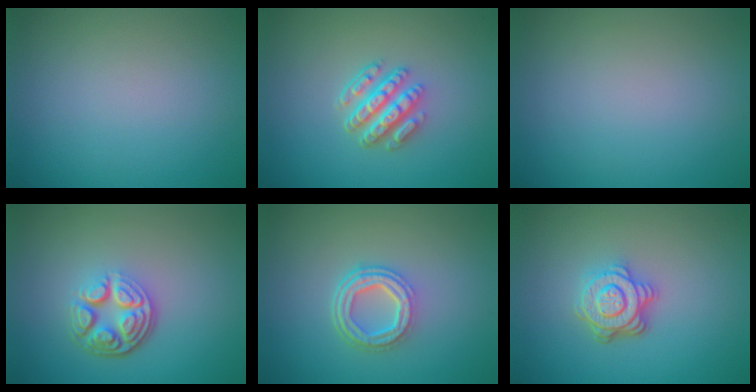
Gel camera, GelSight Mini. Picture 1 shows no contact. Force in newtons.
{"total": 4.5, "press": 3.5, "slide": 2.8}
{"total": 0.0}
{"total": 4.9, "press": 3.5, "slide": 3.4}
{"total": 4.3, "press": 3.1, "slide": 2.9}
{"total": 4.3, "press": 3.4, "slide": 2.7}